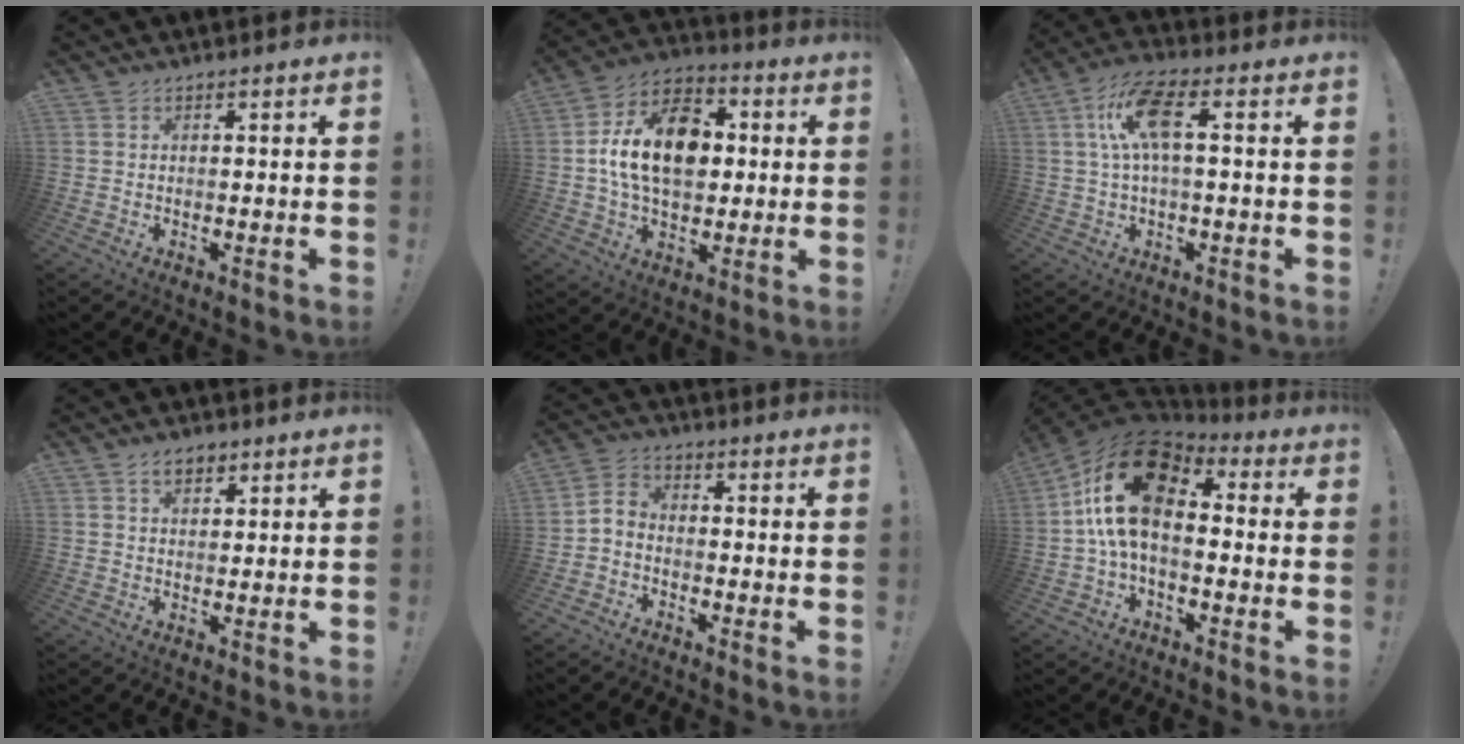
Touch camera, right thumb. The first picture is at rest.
{"total": 18.4, "force": [1.8, 12.6, 13.3], "torque": [-0.214, 0.009, 0.034]}
{"total": 11.7, "force": [1.9, 4.1, 10.8], "torque": [-0.209, 0.012, 0.036]}
{"total": 4.5, "force": [2.6, 2.8, 2.3], "torque": [-0.030, -0.005, 0.045]}
{"total": 3.7, "force": [-2.9, 1.9, 1.3], "torque": [-0.030, 0.006, -0.056]}
{"total": 19.2, "force": [3.1, 11.1, 15.3], "torque": [-0.283, 0.006, 0.056]}